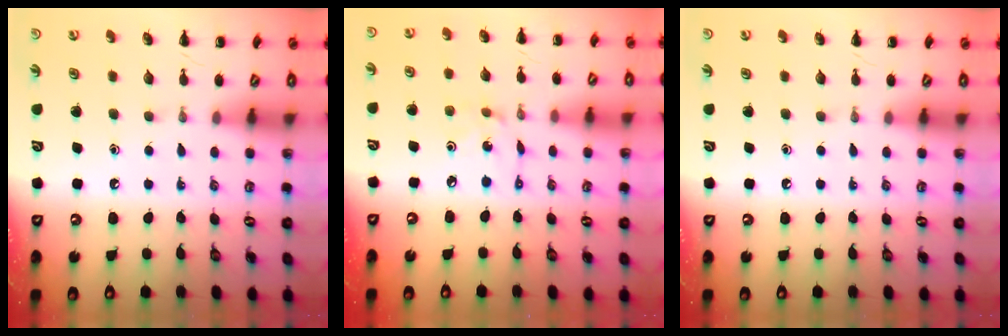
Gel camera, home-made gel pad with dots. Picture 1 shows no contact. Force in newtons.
{"total": 2.3, "press": 2.2, "slide": 0.3}
{"total": 0.0}